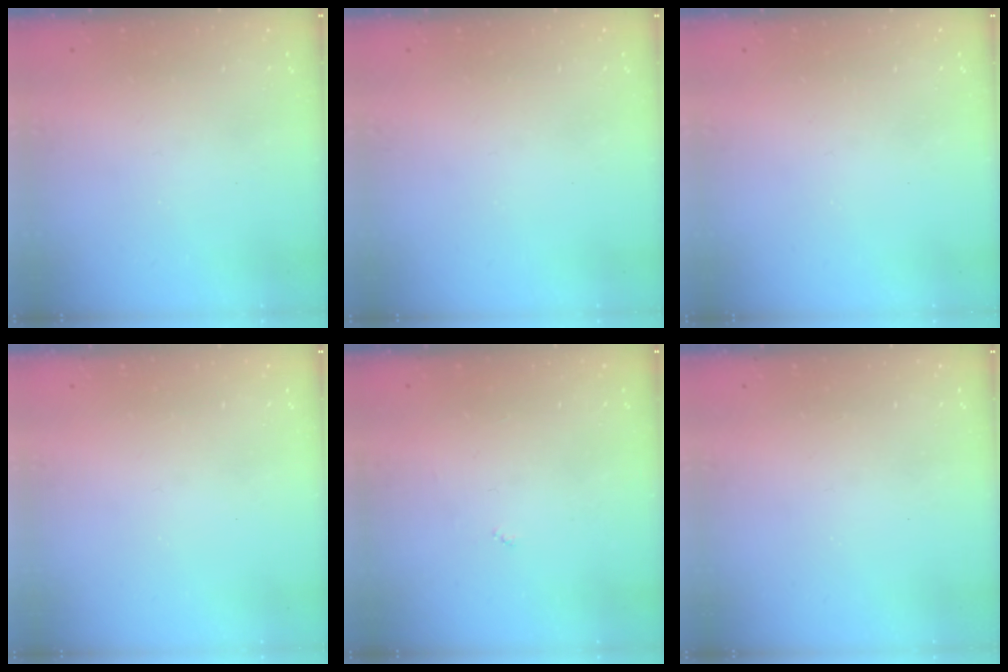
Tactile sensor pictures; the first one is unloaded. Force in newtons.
{"total": 0.0}
{"total": 0.0}
{"total": 0.0}
{"total": 2.7, "press": 2.7, "slide": 0.4}
{"total": 0.0}